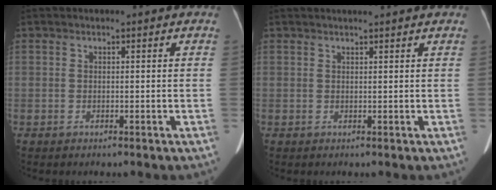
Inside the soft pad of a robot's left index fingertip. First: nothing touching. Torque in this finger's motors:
{"motor_torque": [0.09, -0.09, 0.01, 0.00]}